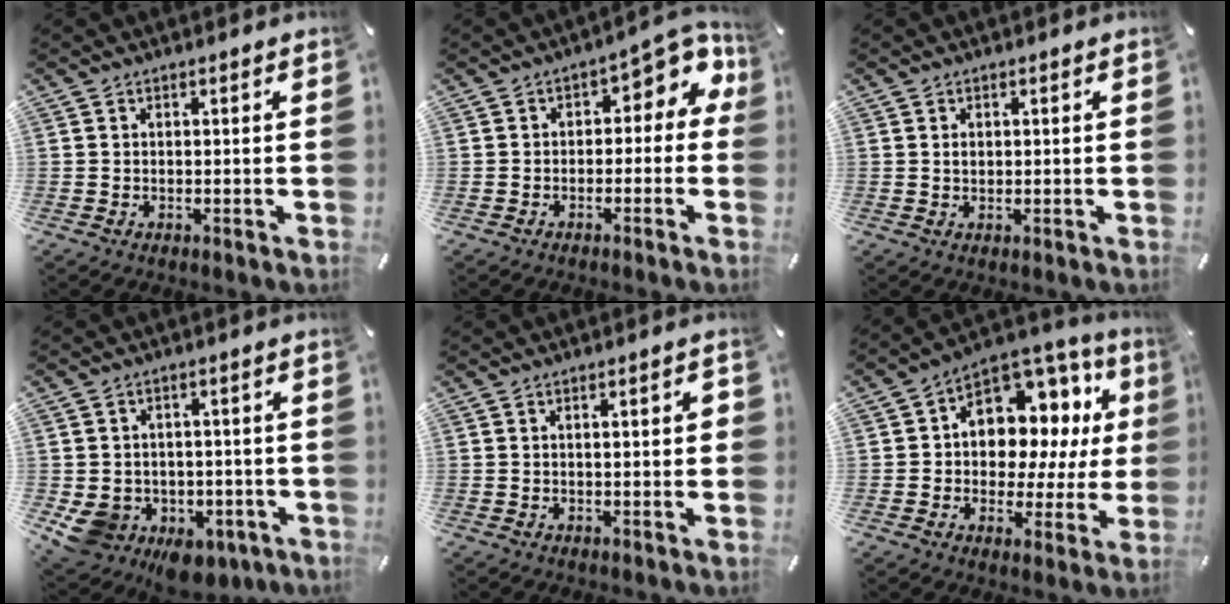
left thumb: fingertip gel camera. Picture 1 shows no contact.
{"total": 6.6, "force": [1.6, 4.2, 4.9], "torque": [-0.059, -0.012, 0.019]}
{"total": 1.2, "force": [0.2, 0.9, 0.7], "torque": [-0.008, 0.000, 0.002]}
{"total": 9.0, "force": [-2.8, 7.8, 3.6], "torque": [-0.072, -0.001, -0.039]}
{"total": 3.3, "force": [0.3, 1.0, 3.1], "torque": [-0.040, -0.001, -0.002]}
{"total": 11.8, "force": [3.8, 9.3, 6.2], "torque": [-0.087, -0.048, 0.074]}